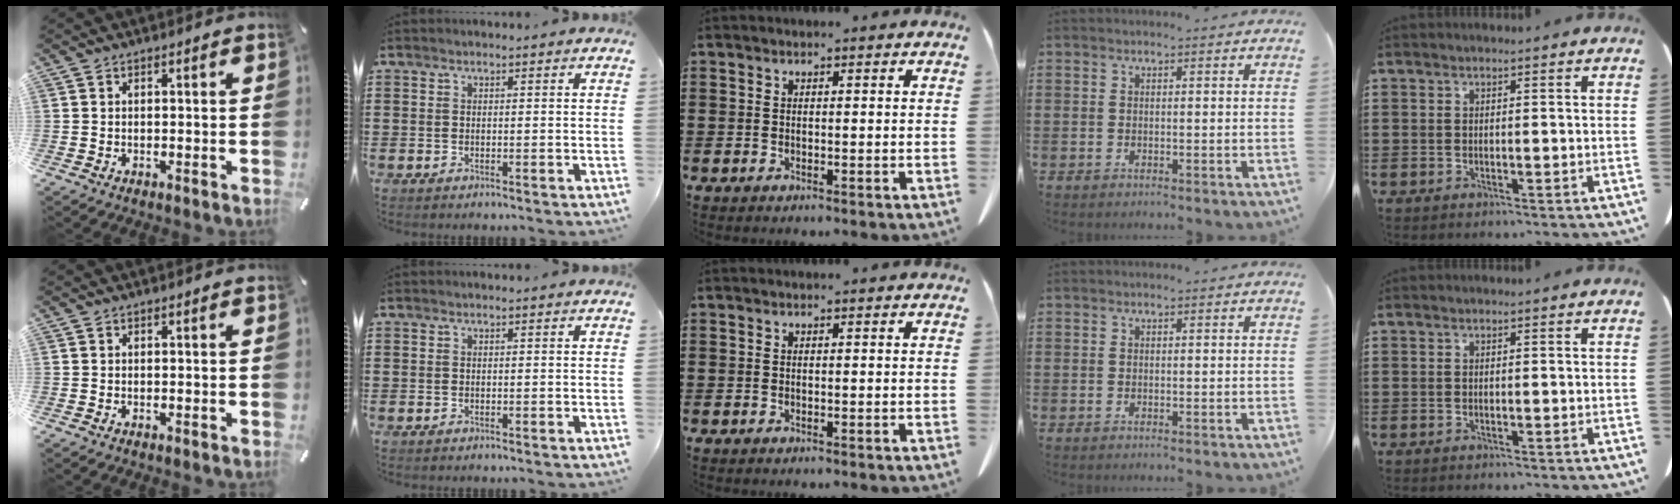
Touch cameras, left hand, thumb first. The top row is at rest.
{}